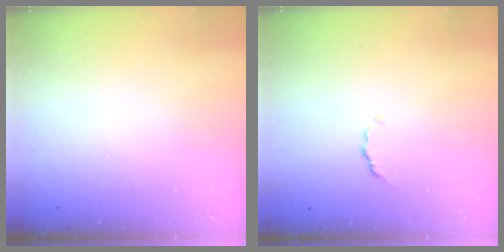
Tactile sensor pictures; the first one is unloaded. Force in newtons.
{"total": 3.2, "press": 3.2, "slide": 0.4}